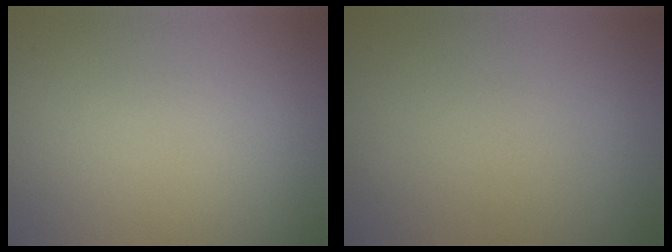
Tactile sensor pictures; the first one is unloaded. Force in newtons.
{"total": 0.0}